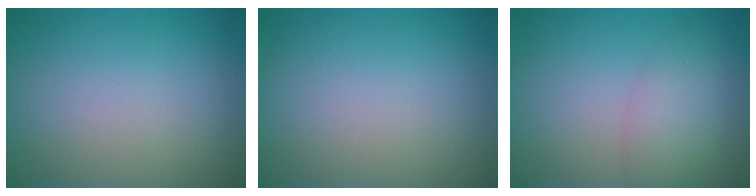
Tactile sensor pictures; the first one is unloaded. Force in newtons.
{"total": 0.0}
{"total": 3.4, "press": 3.4, "slide": 0.1}